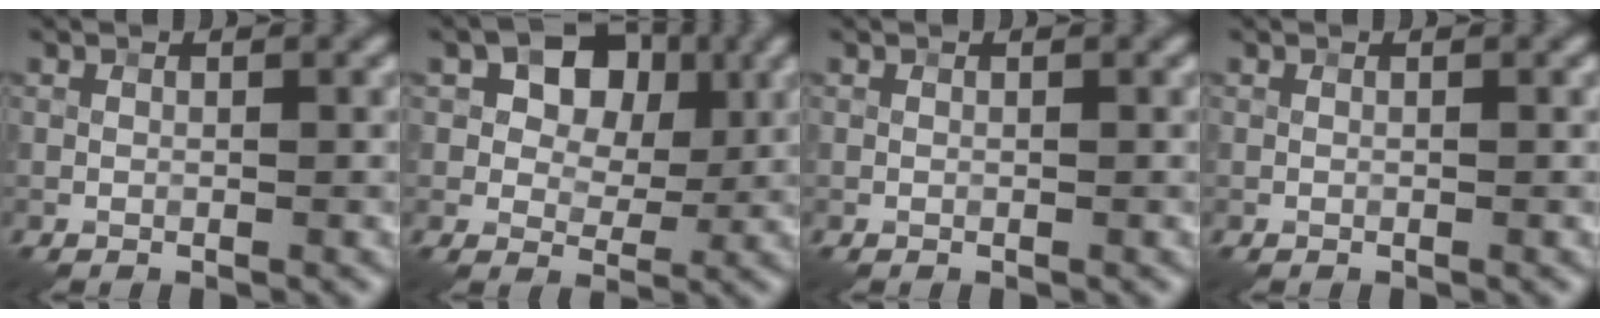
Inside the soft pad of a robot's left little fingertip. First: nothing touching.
{"total": 7.3, "force": [2.4, 5.2, 4.6], "torque": [-0.073, 0.014, 0.017]}
{"total": 0.0}
{"total": 0.0}